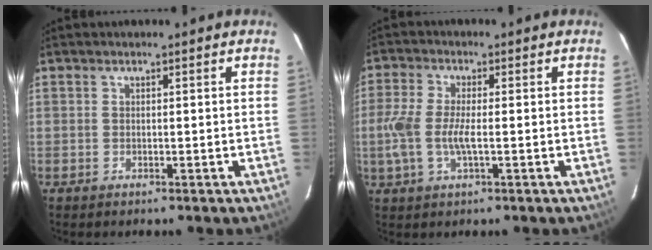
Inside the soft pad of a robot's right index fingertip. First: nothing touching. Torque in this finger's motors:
{"motor_torque": [0.84, -0.19, 0.54, 0.13]}